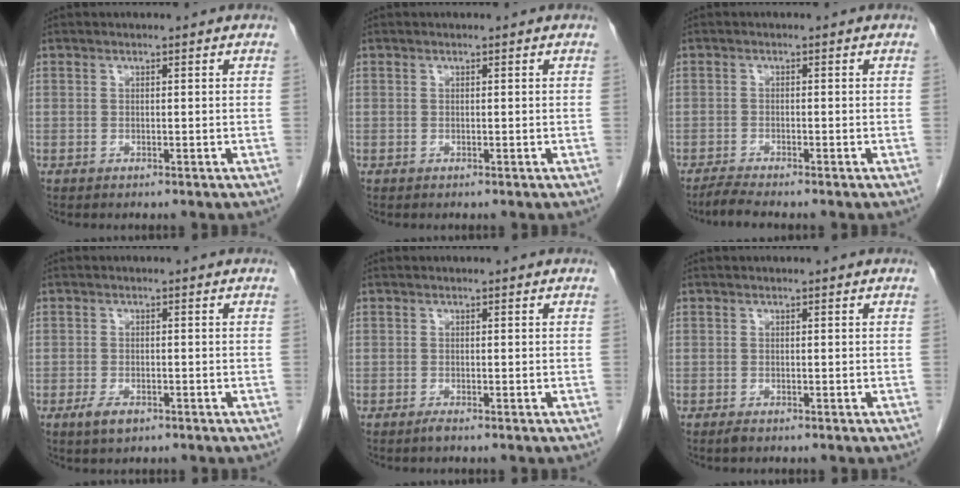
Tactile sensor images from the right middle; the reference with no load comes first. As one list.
[{"total": 0.0}, {"total": 2.3, "force": [-2.1, -0.5, 0.8], "torque": [-0.028, -0.010, -0.045]}, {"total": 2.8, "force": [-1.6, 1.2, 1.9], "torque": [-0.041, -0.001, -0.023]}, {"total": 0.7, "force": [-0.5, -0.1, 0.4], "torque": [-0.008, -0.001, -0.010]}, {"total": 0.6, "force": [-0.5, 0.2, 0.4], "torque": [-0.009, -0.002, -0.007]}]